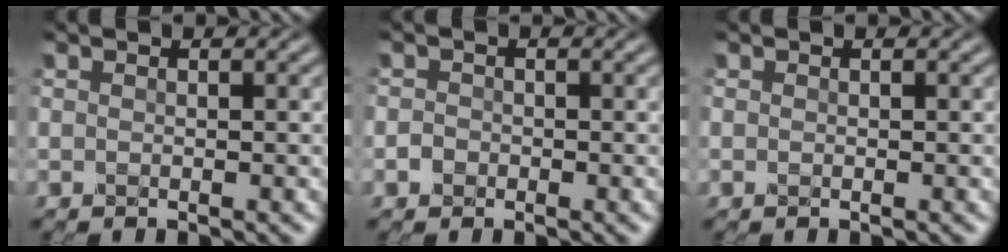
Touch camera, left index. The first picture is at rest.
{"total": 1.0, "force": [-0.5, 0.8, 0.2], "torque": [0.000, -0.001, -0.016]}
{"total": 0.0}